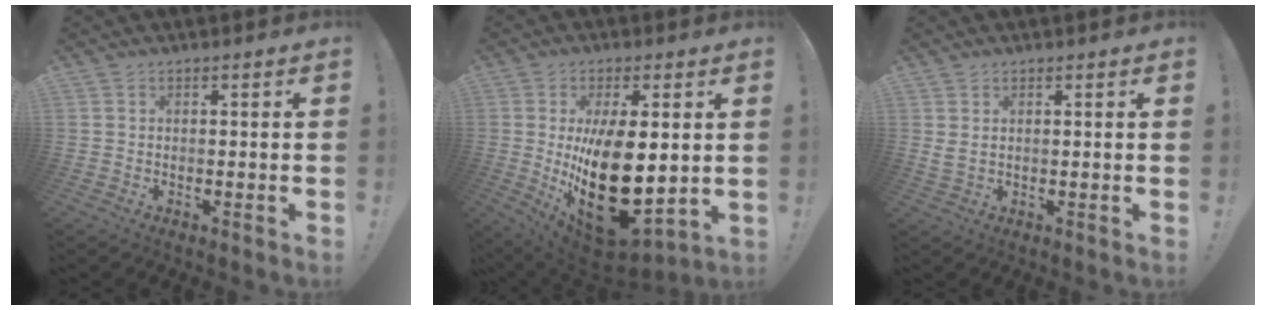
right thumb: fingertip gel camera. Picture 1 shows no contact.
{"total": 23.4, "force": [0.2, 12.3, 19.9], "torque": [-0.319, -0.038, 0.025]}
{"total": 2.1, "force": [1.2, 0.5, 1.7], "torque": [-0.019, -0.008, 0.018]}